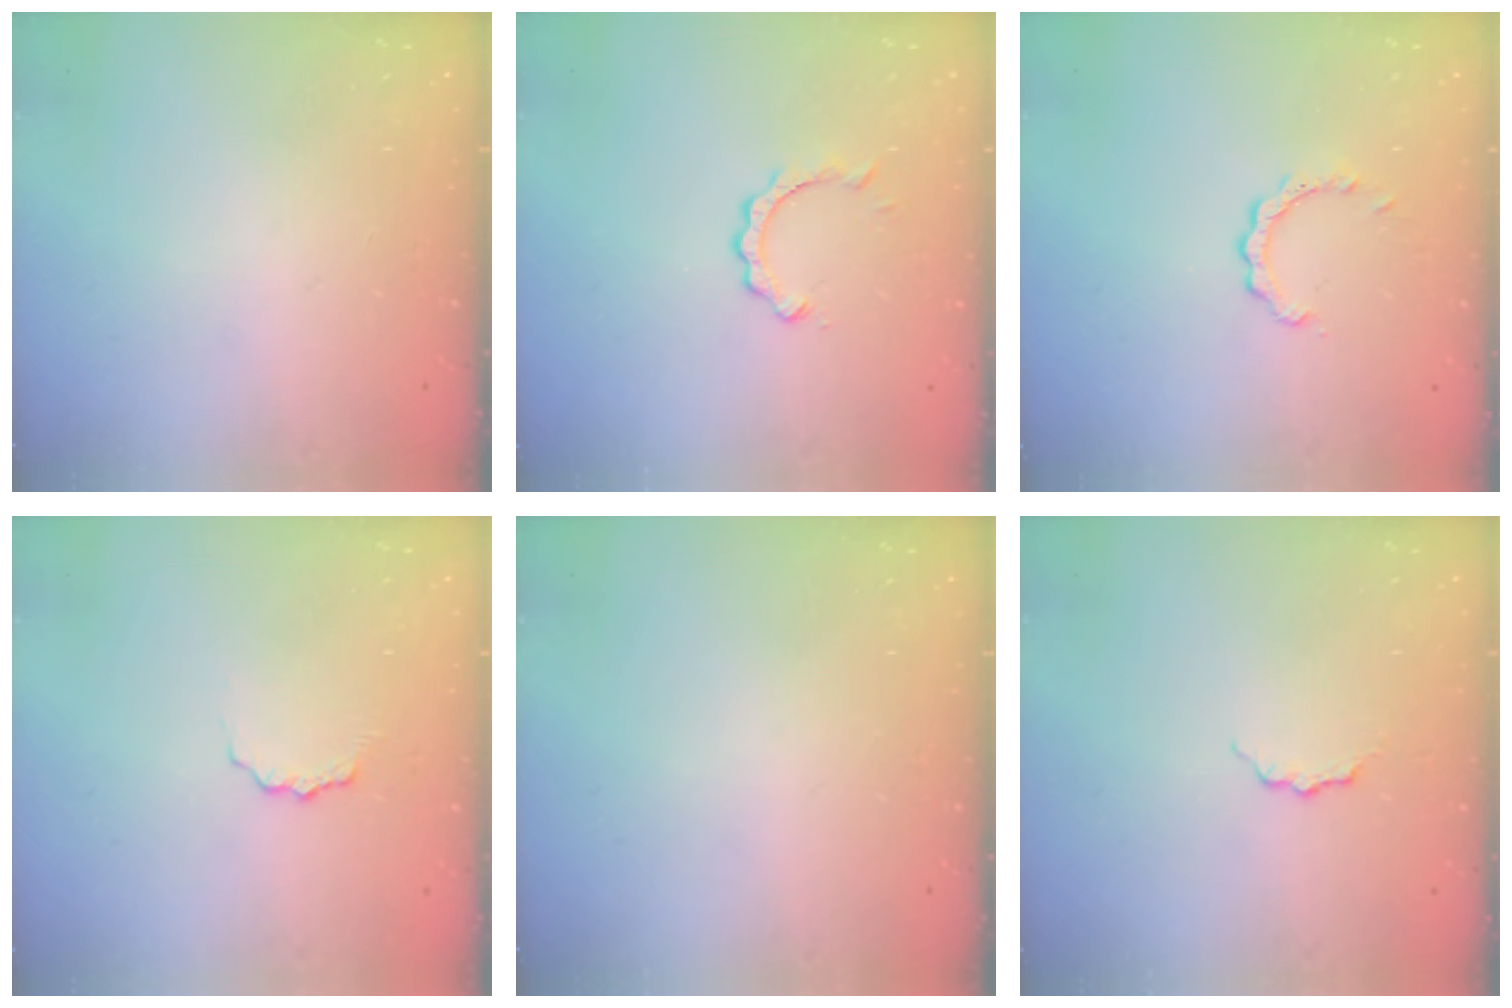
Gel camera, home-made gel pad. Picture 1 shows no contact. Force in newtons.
{"total": 2.0, "press": 2.0, "slide": 0.2}
{"total": 3.0, "press": 3.0, "slide": 0.1}
{"total": 3.0, "press": 3.0, "slide": 0.3}
{"total": 0.0}
{"total": 4.0, "press": 3.9, "slide": 0.5}